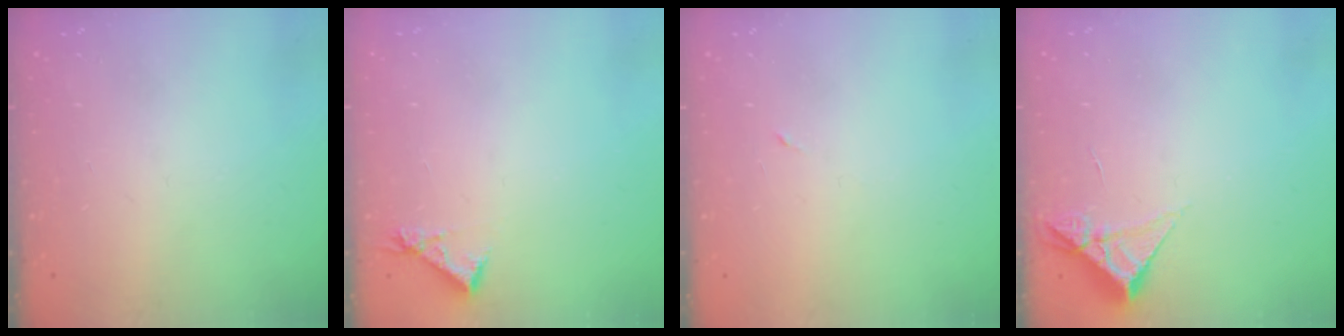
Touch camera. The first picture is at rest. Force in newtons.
{"total": 4.7, "press": 4.7, "slide": 0.4}
{"total": 3.1, "press": 2.9, "slide": 1.1}
{"total": 5.2, "press": 5.2, "slide": 0.3}